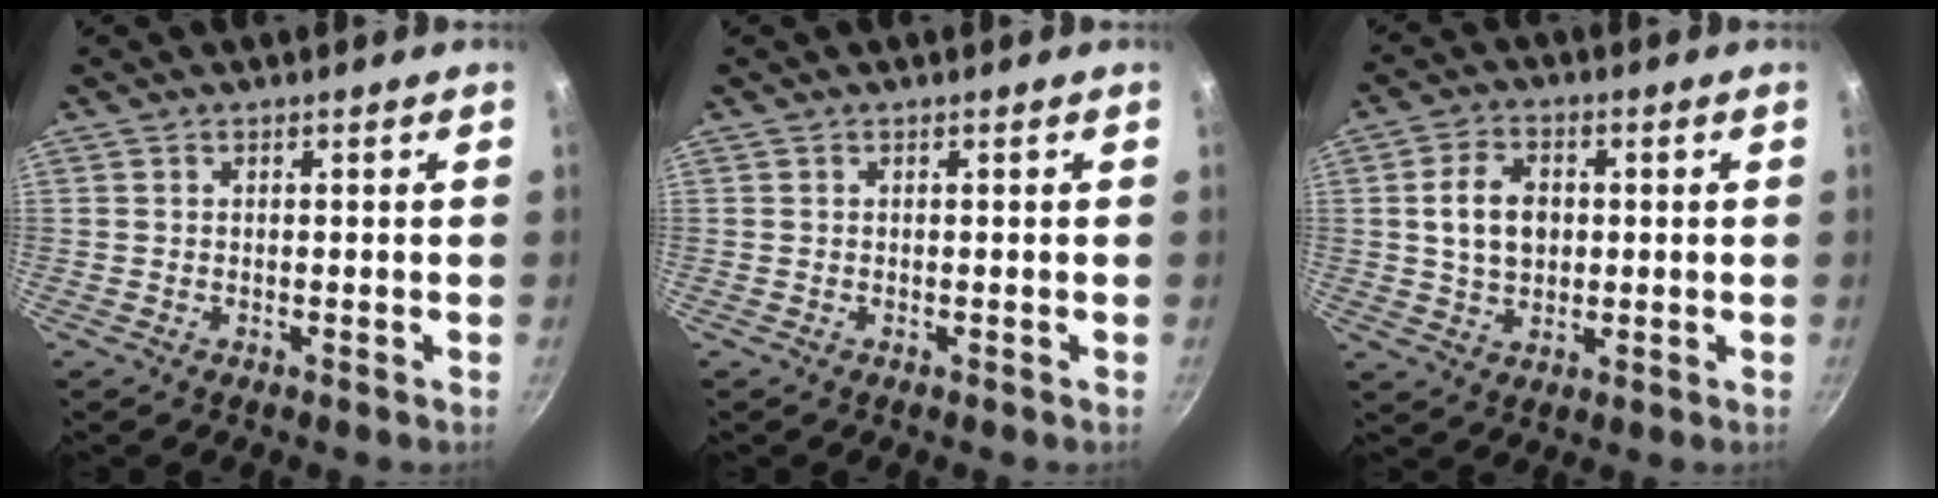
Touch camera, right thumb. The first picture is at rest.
{"total": 0.0}
{"total": 8.3, "force": [0.9, 5.9, 5.7], "torque": [-0.085, 0.007, 0.015]}